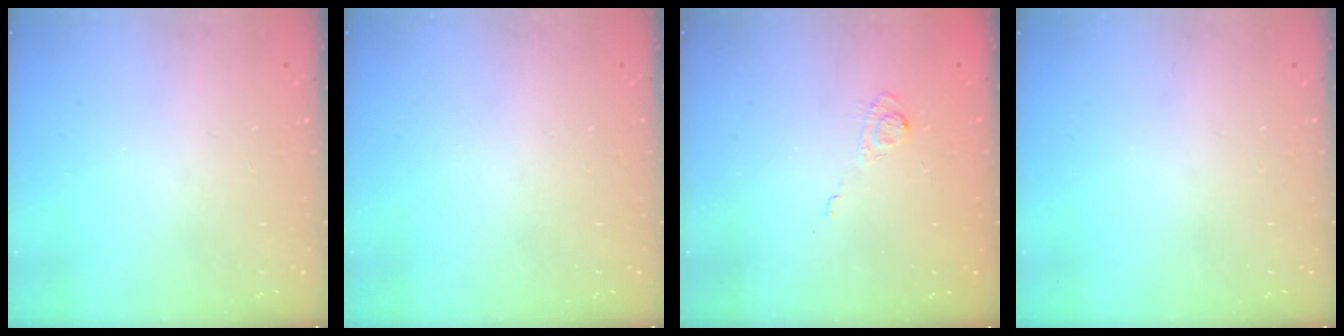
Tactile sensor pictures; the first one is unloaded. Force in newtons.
{"total": 0.0}
{"total": 2.8, "press": 2.4, "slide": 1.4}
{"total": 0.0}